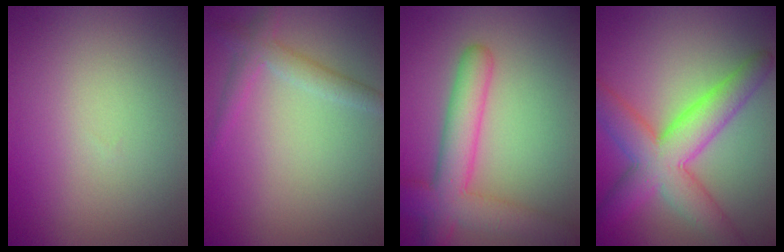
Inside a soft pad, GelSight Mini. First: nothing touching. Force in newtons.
{"total": 2.3, "press": 2.3, "slide": 0.1}
{"total": 6.0, "press": 6.0, "slide": 0.2}
{"total": 7.7, "press": 7.7, "slide": 0.1}